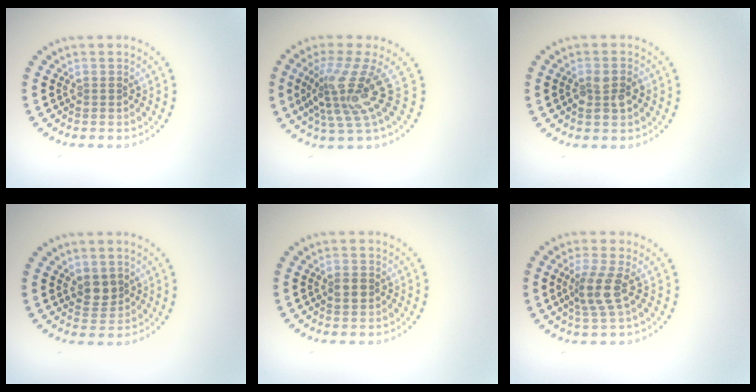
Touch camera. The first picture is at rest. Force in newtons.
{"total": 4.7, "press": 3.0, "slide": 3.5}
{"total": 2.5, "press": 2.5, "slide": 0.4}
{"total": 2.0, "press": 1.8, "slide": 0.9}
{"total": 1.8, "press": 1.8, "slide": 0.0}
{"total": 2.8, "press": 2.2, "slide": 1.8}